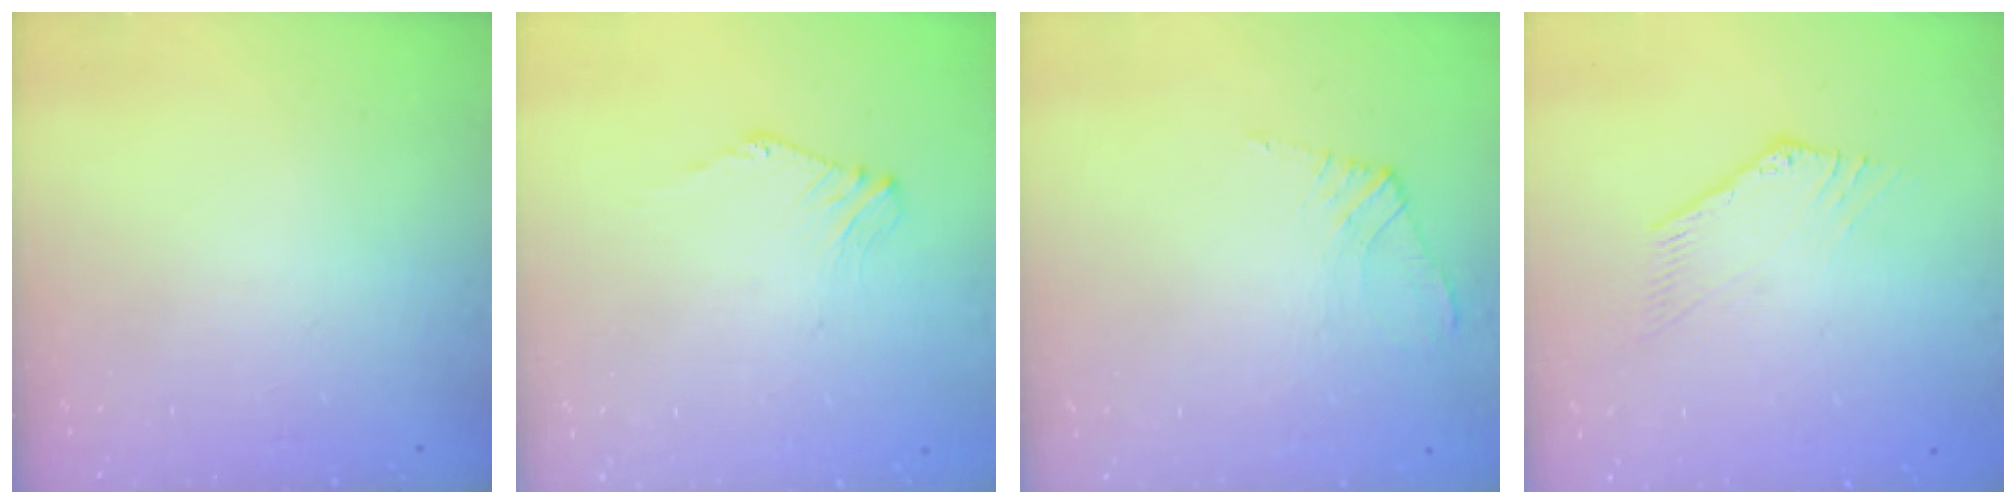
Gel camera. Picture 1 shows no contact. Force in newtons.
{"total": 1.6, "press": 1.5, "slide": 0.5}
{"total": 3.0, "press": 3.0, "slide": 0.4}
{"total": 0.0}